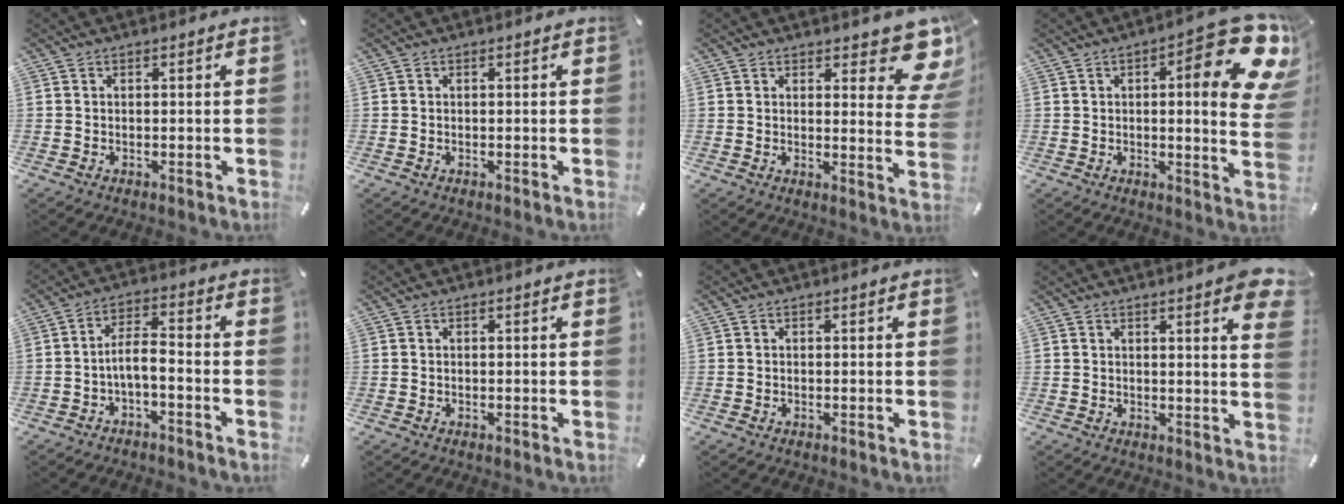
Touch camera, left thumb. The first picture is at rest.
{"total": 0.0}
{"total": 10.5, "force": [7.0, 4.2, 6.5], "torque": [-0.059, -0.056, 0.119]}
{"total": 18.4, "force": [7.4, 5.1, 16.1], "torque": [-0.206, -0.061, 0.106]}
{"total": 5.5, "force": [-2.7, 2.0, 4.4], "torque": [-0.082, 0.011, -0.051]}
{"total": 0.0}
{"total": 0.0}
{"total": 5.5, "force": [3.1, 0.9, 4.4], "torque": [-0.058, -0.022, 0.048]}